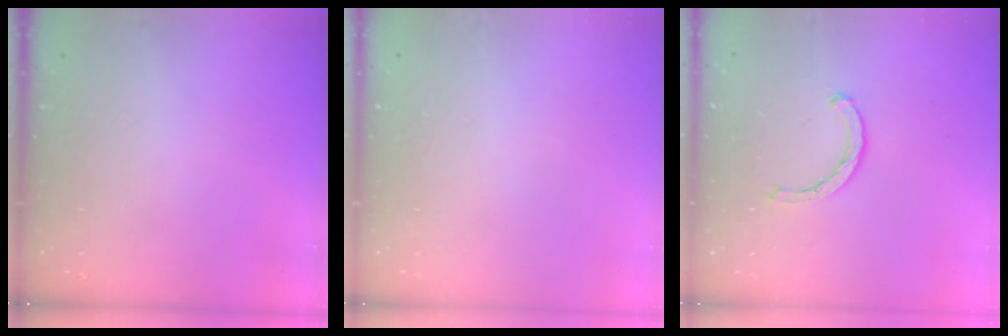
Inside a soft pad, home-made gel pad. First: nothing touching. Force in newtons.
{"total": 2.6, "press": 2.6, "slide": 0.2}
{"total": 2.1, "press": 2.1, "slide": 0.1}